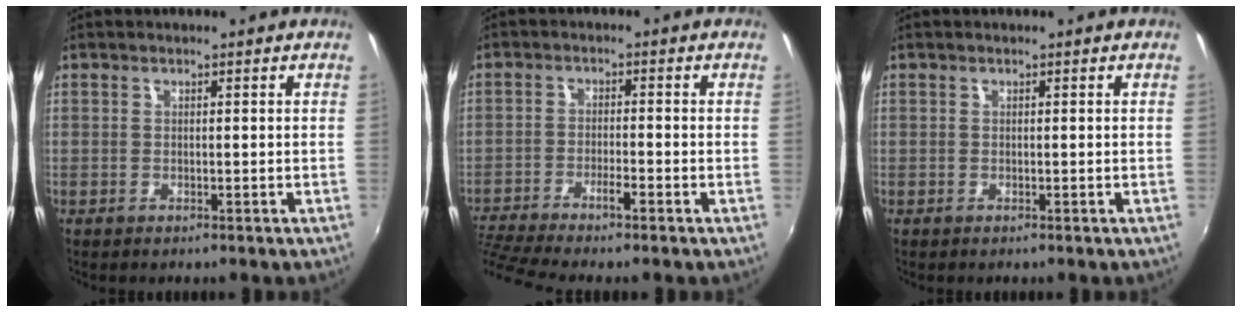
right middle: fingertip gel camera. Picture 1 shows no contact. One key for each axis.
{"total": 8.2, "fx": -6.7, "fy": -0.7, "fz": 4.7, "tx": -0.105, "ty": -0.027, "tz": -0.118}
{"total": 0.0}